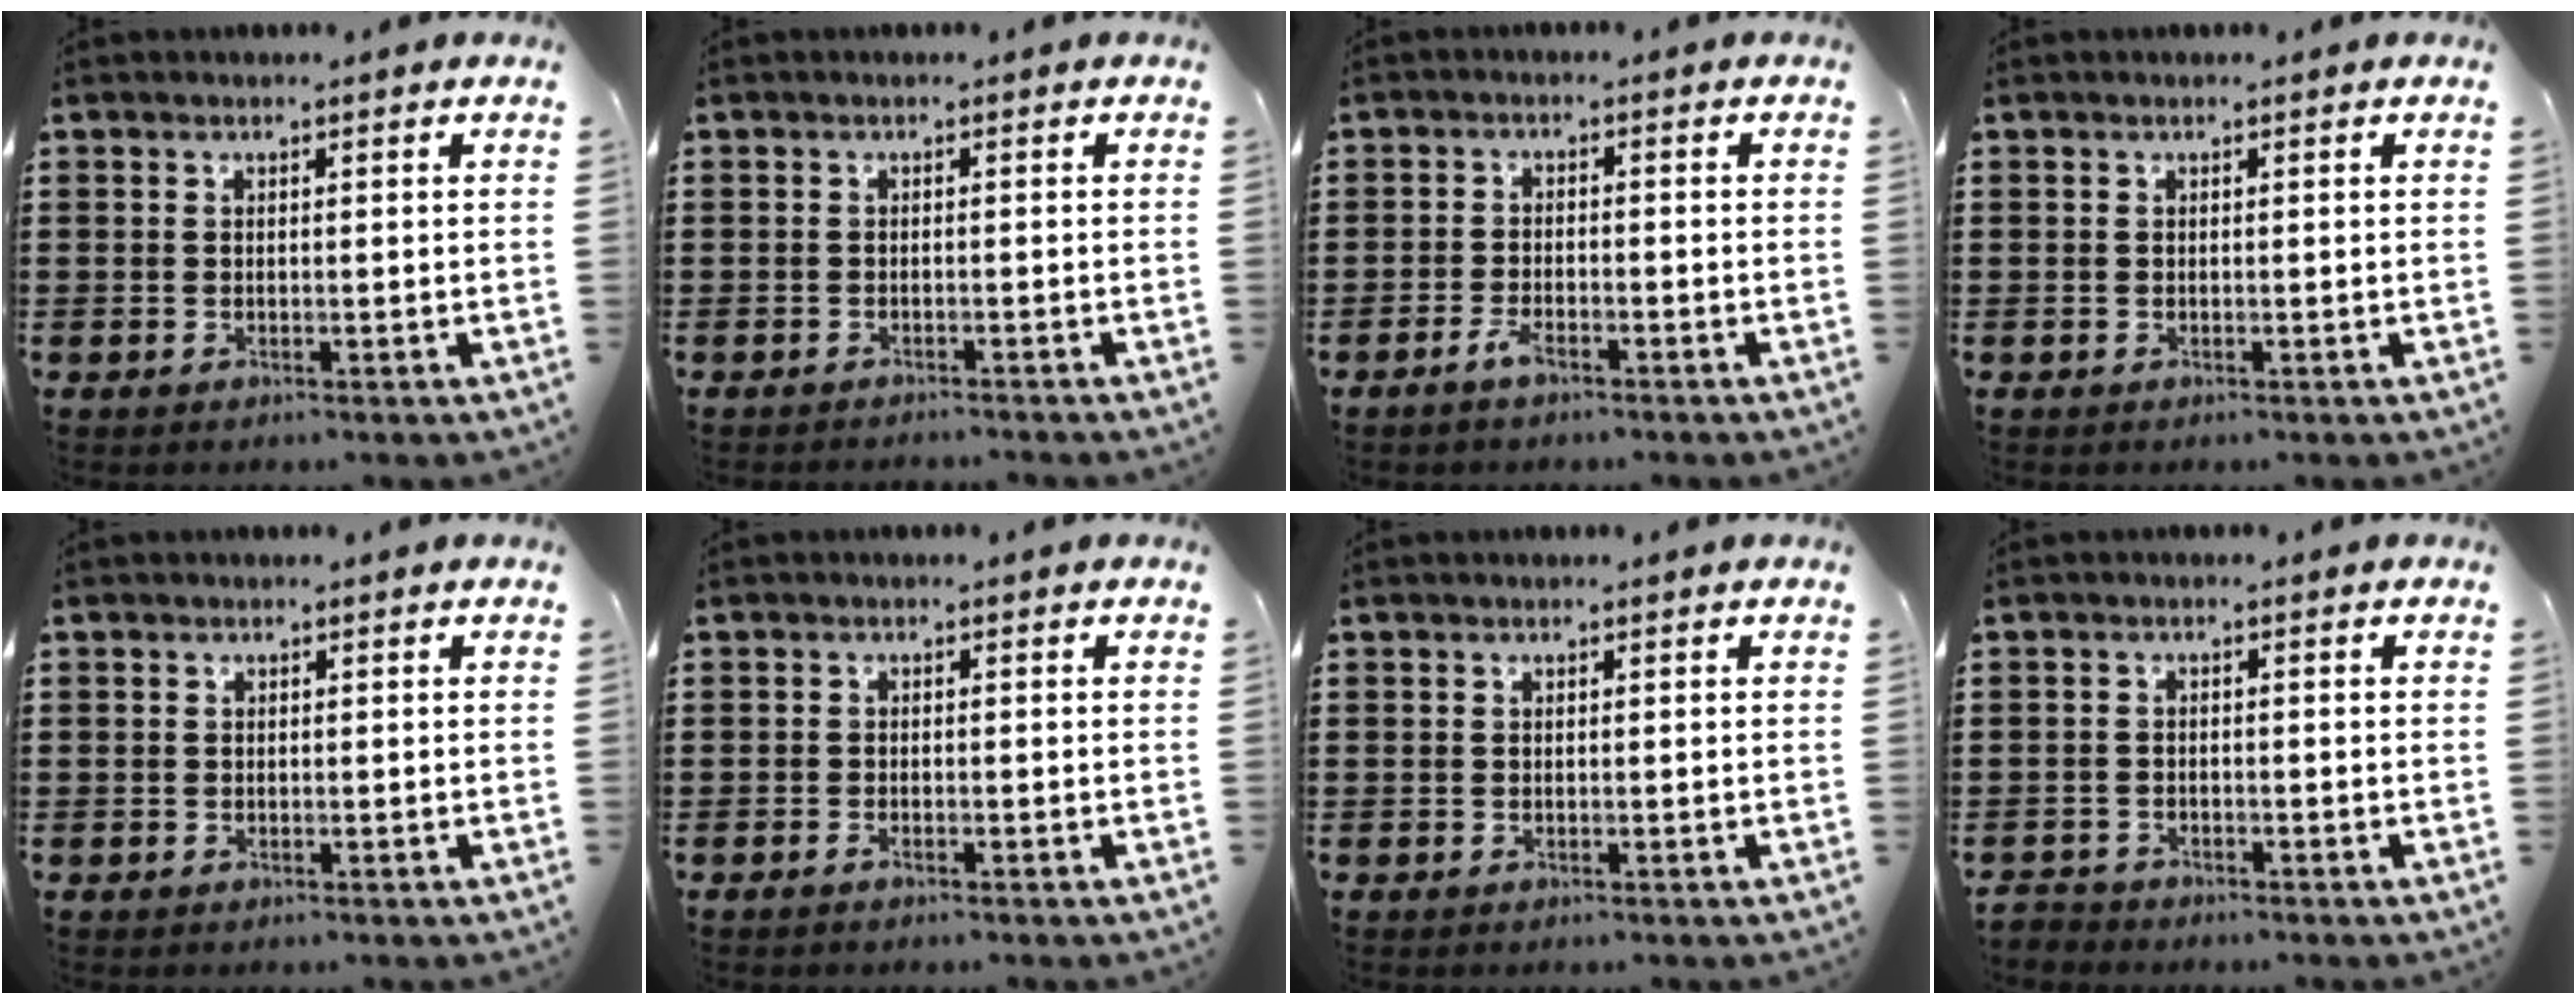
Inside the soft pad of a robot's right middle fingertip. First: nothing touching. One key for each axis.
{"total": 0.8, "fx": -0.8, "fy": 0.0, "fz": 0.0, "tx": -0.002, "ty": 0.001, "tz": -0.018}
{"total": 2.8, "fx": -2.0, "fy": 0.7, "fz": 1.8, "tx": -0.046, "ty": -0.002, "tz": -0.042}
{"total": 0.0}
{"total": 0.8, "fx": -0.2, "fy": 0.8, "fz": 0.0, "tx": -0.002, "ty": 0.004, "tz": -0.006}
{"total": 0.9, "fx": -0.7, "fy": 0.2, "fz": 0.5, "tx": -0.014, "ty": -0.005, "tz": -0.013}
{"total": 0.5, "fx": -0.2, "fy": 0.5, "fz": 0.0, "tx": 0.000, "ty": 0.005, "tz": -0.005}
{"total": 2.1, "fx": -2.0, "fy": 0.5, "fz": -0.2, "tx": -0.003, "ty": 0.002, "tz": -0.046}